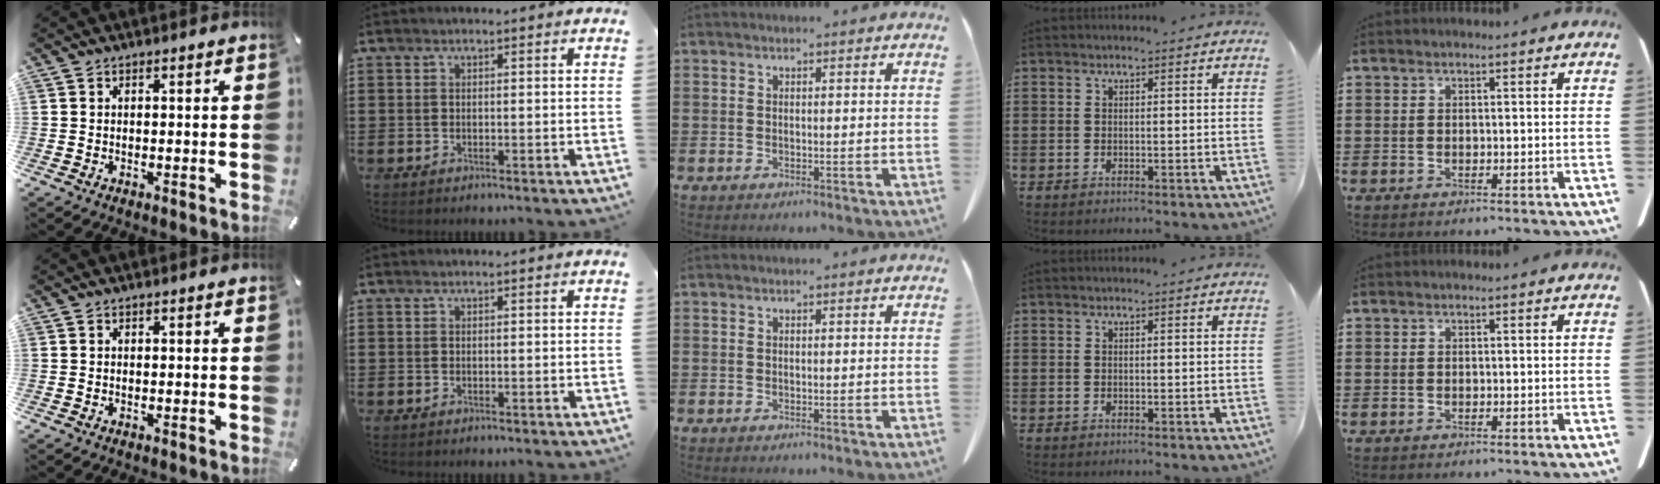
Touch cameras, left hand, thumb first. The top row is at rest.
{}